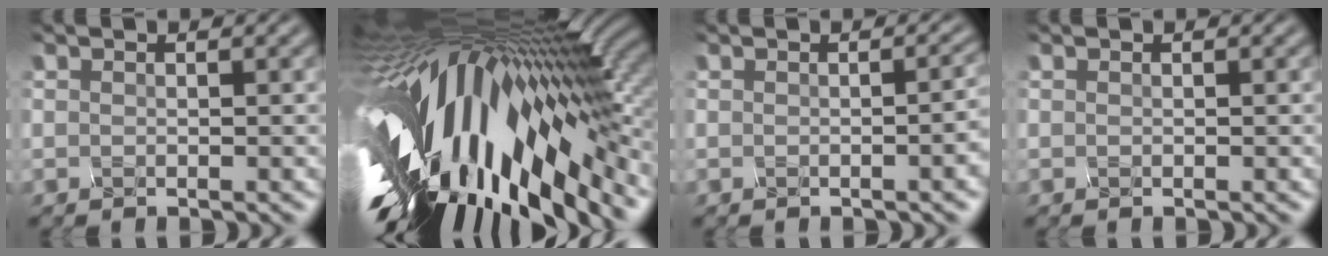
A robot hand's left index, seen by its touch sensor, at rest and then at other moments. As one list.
[{"total": 18.0, "force": [-4.8, 6.6, 16.0], "torque": [-0.303, -0.022, -0.066]}, {"total": 5.3, "force": [-0.5, 2.6, 4.6], "torque": [-0.021, 0.044, -0.008]}, {"total": 0.0}]